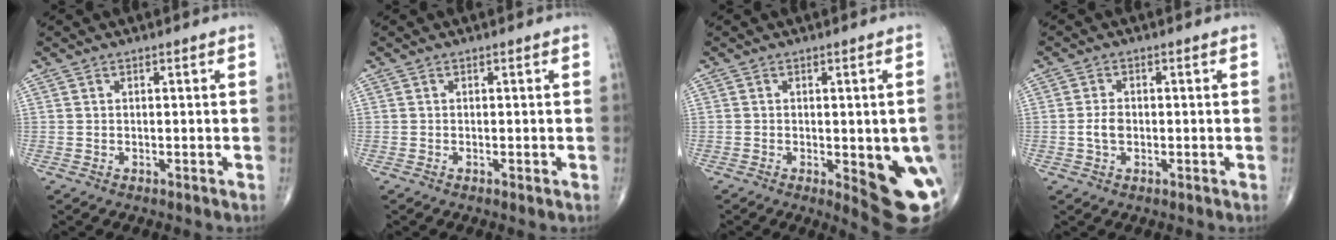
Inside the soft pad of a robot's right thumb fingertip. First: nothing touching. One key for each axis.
{"total": 0.6, "fx": -0.2, "fy": 0.2, "fz": 0.5, "tx": -0.011, "ty": -0.002, "tz": -0.004}
{"total": 13.3, "fx": -3.0, "fy": 4.4, "fz": 12.1, "tx": -0.118, "ty": -0.008, "tz": -0.022}
{"total": 2.9, "fx": -0.5, "fy": 1.8, "fz": 2.2, "tx": -0.044, "ty": 0.006, "tz": -0.011}